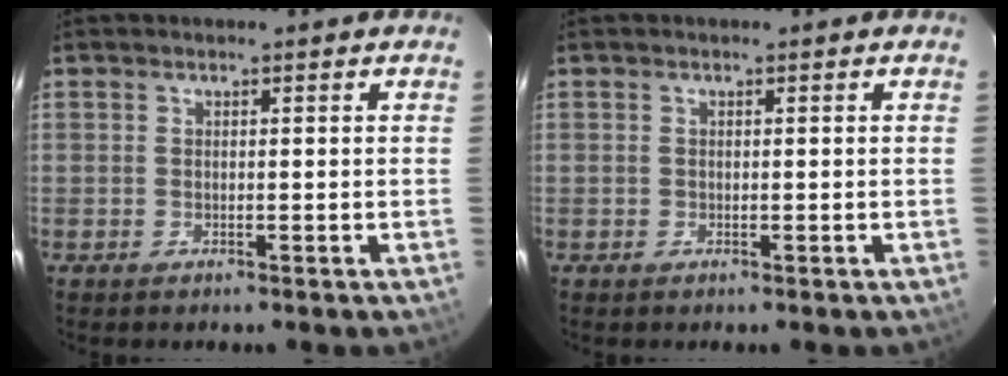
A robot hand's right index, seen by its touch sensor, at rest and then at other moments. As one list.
[{"total": 0.0}]